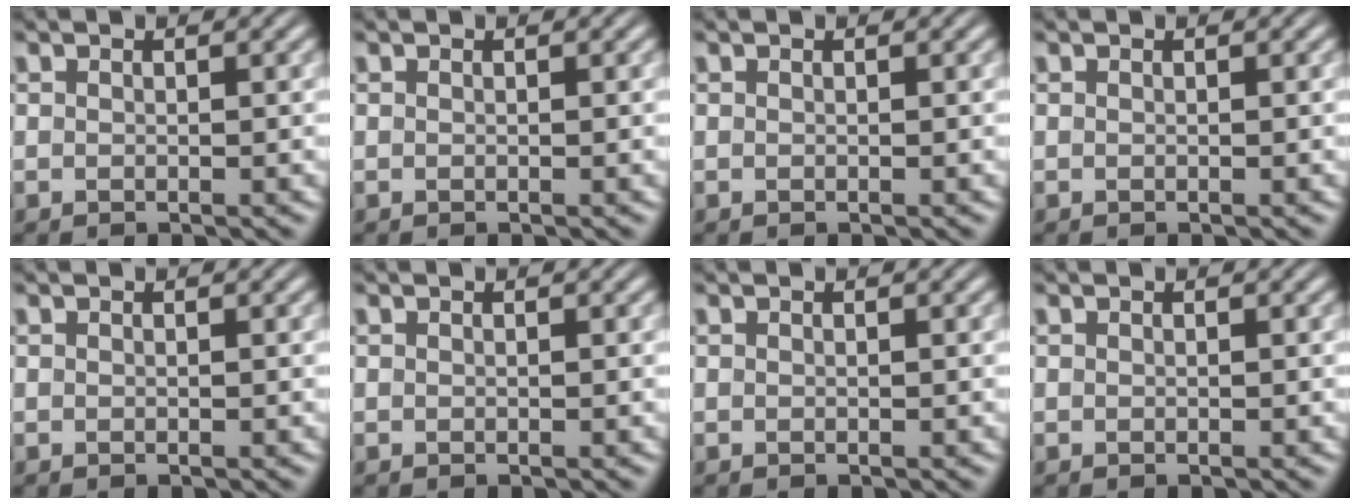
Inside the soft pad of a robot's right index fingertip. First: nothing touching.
{"total": 0.0}
{"total": 0.0}
{"total": 0.0}
{"total": 0.0}
{"total": 0.0}
{"total": 0.0}
{"total": 0.0}